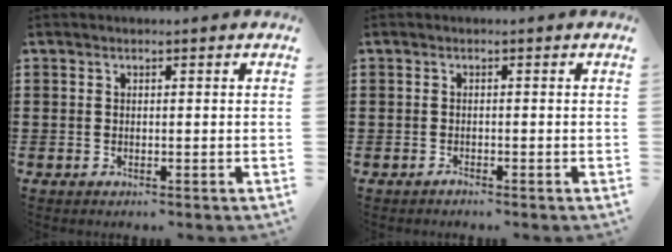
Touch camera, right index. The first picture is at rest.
{"total": 0.8, "force": [-0.8, 0.2, 0.1], "torque": [-0.003, 0.000, -0.018]}